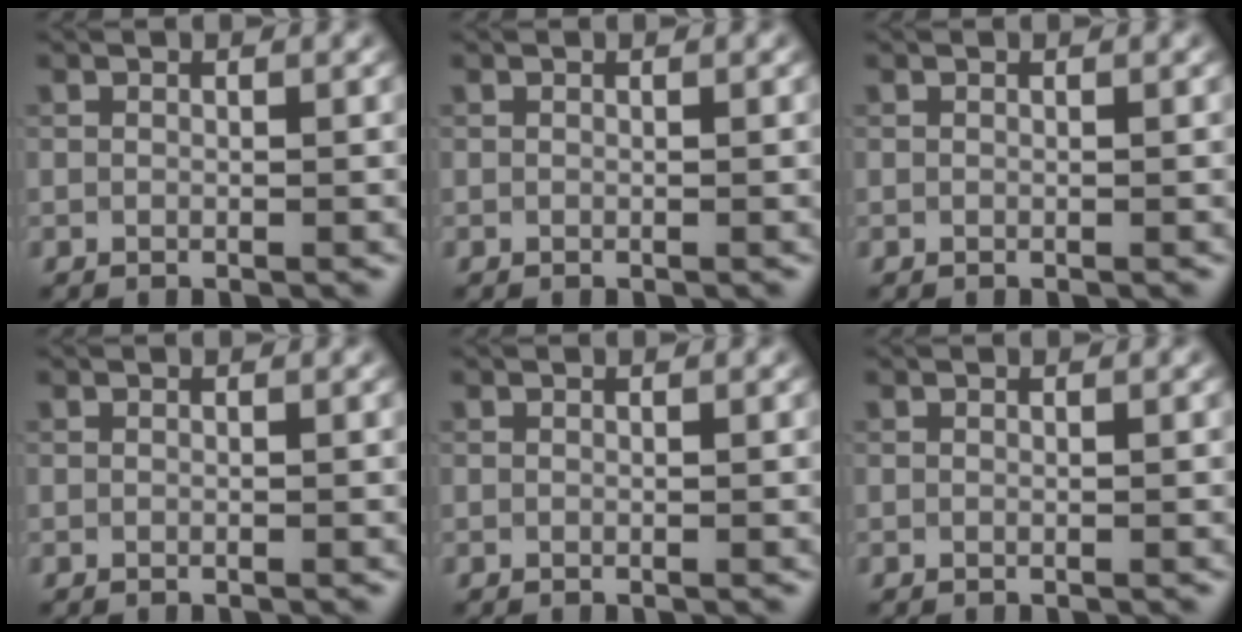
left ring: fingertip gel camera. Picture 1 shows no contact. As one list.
[{"total": 0.0}, {"total": 0.0}, {"total": 0.0}, {"total": 0.0}, {"total": 0.0}]